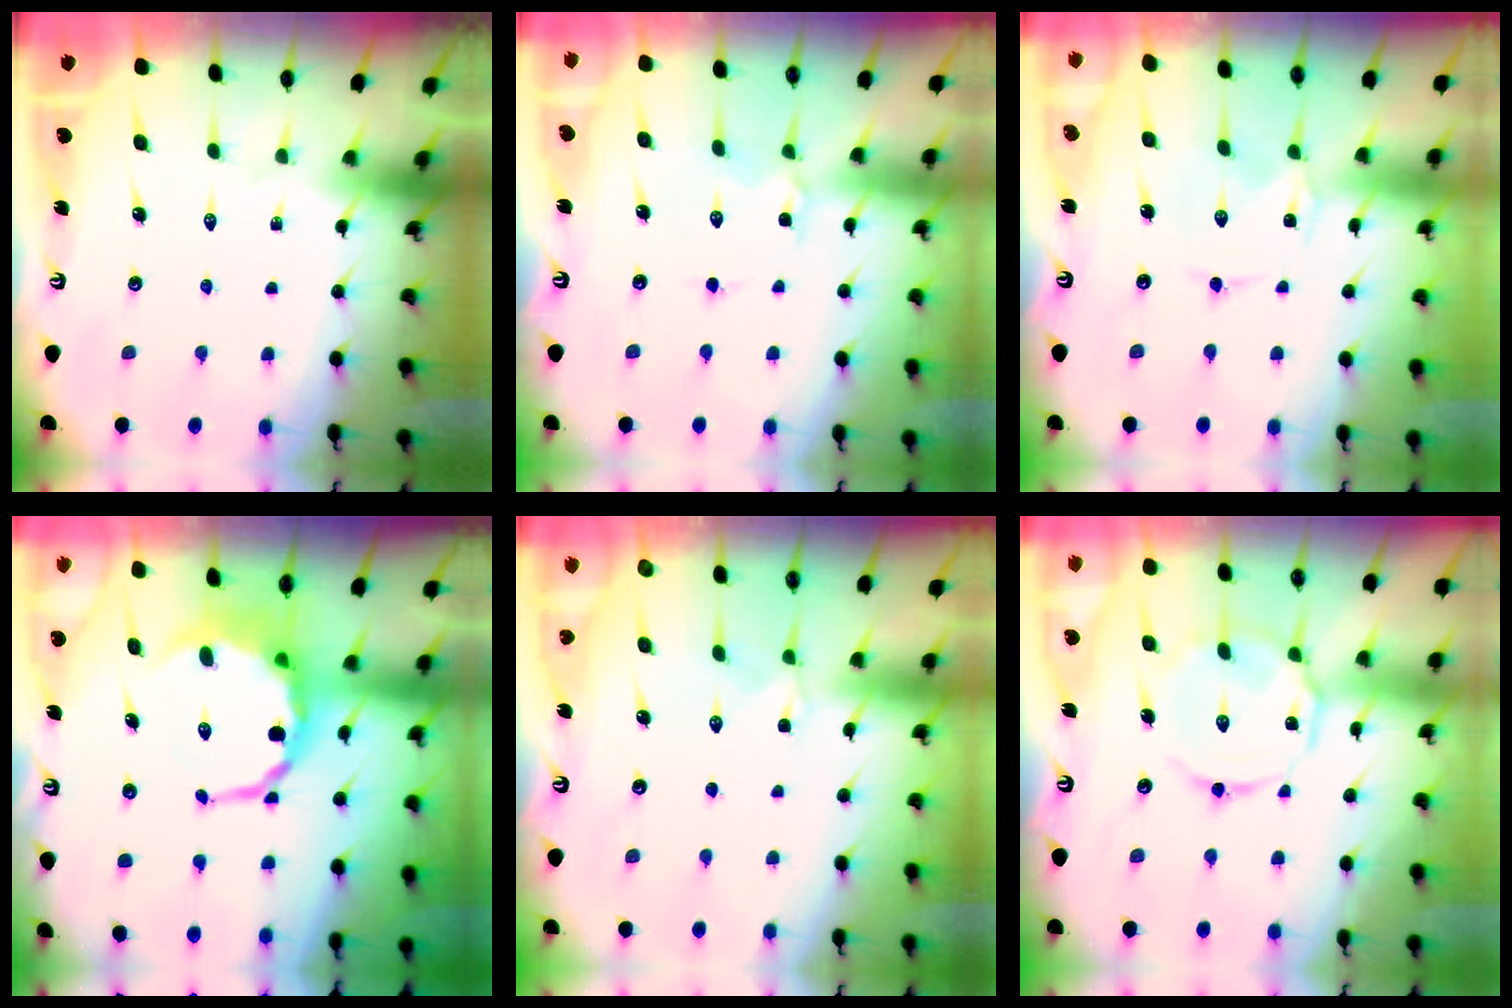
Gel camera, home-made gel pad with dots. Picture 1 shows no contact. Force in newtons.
{"total": 2.8, "press": 2.8, "slide": 0.3}
{"total": 0.0}
{"total": 8.3, "press": 7.9, "slide": 2.5}
{"total": 2.2, "press": 2.2, "slide": 0.4}
{"total": 10.7, "press": 10.7, "slide": 0.8}